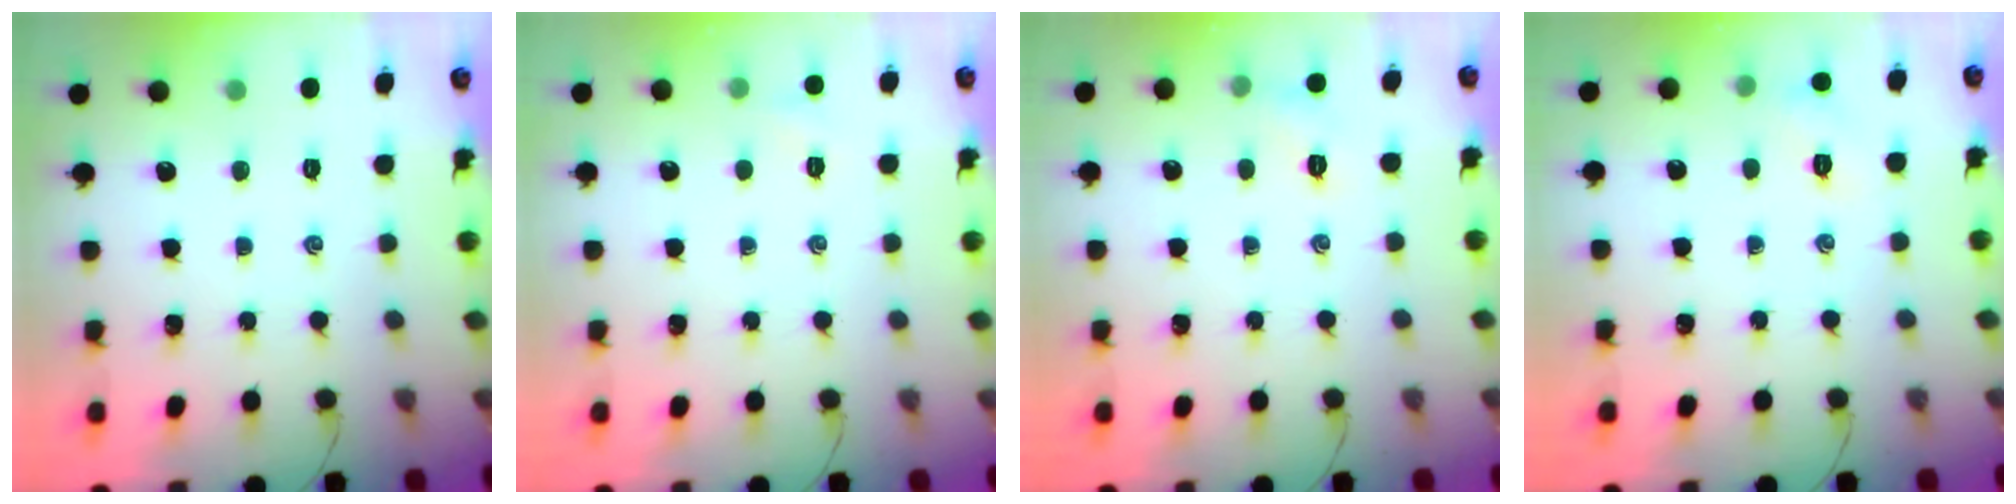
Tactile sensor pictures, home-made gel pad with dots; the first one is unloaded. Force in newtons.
{"total": 3.4, "press": 3.2, "slide": 0.9}
{"total": 5.6, "press": 5.4, "slide": 1.6}
{"total": 6.6, "press": 6.3, "slide": 1.8}